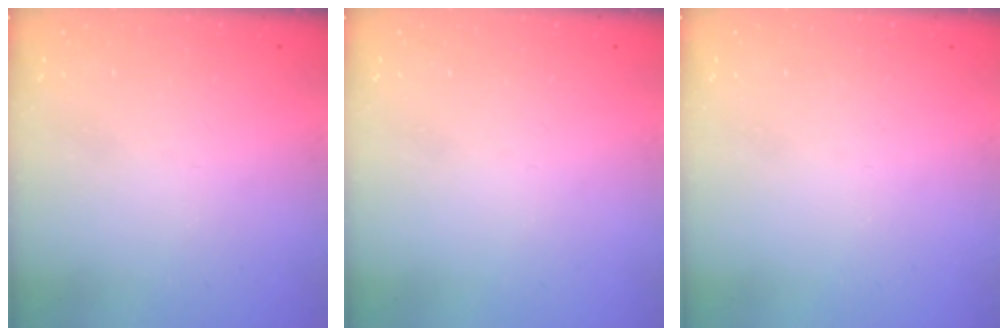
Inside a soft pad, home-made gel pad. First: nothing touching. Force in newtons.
{"total": 0.0}
{"total": 0.0}